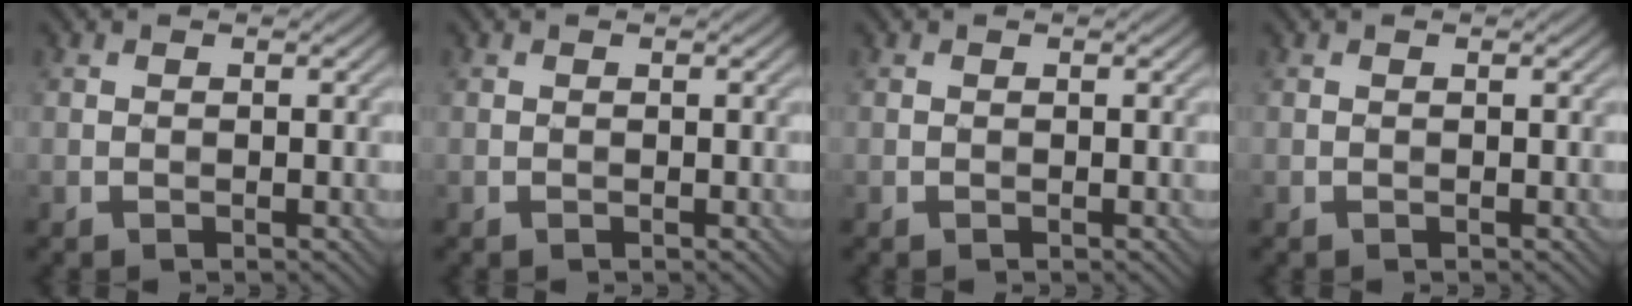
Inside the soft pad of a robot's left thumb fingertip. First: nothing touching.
{"total": 0.0}
{"total": 0.0}
{"total": 0.0}